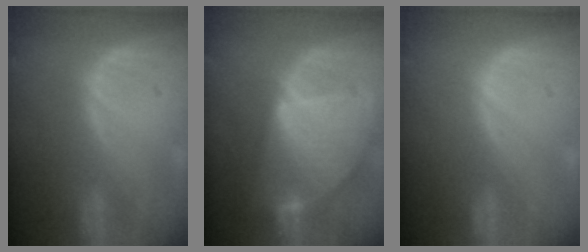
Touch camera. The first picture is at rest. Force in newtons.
{"total": 9.5, "press": 8.2, "slide": 4.8}
{"total": 0.0}